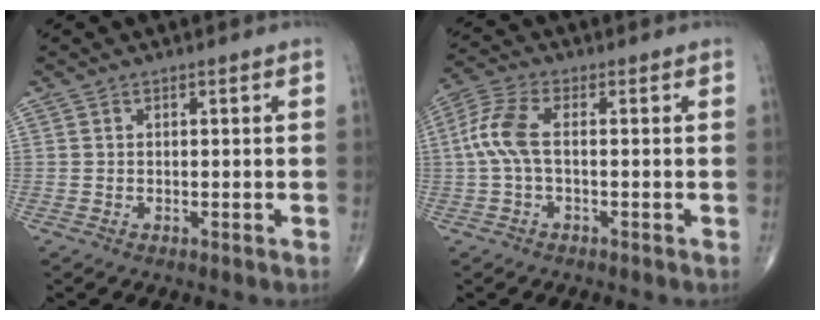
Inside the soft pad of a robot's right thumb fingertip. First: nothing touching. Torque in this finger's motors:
{"motor_torque": [-0.18, 0.60, 0.82, -0.07, 0.26]}